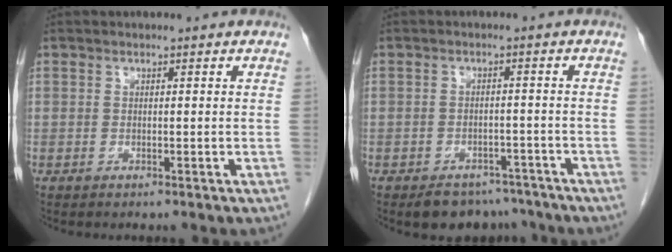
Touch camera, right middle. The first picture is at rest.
{"total": 6.1, "force": [-5.1, 3.2, 0.8], "torque": [0.007, 0.007, -0.070]}